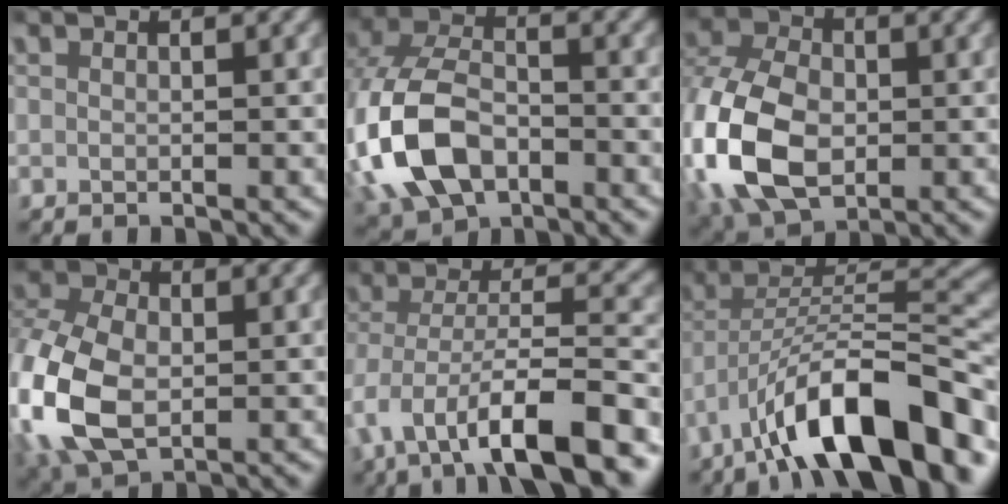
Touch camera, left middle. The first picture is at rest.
{"total": 10.5, "force": [-1.9, 7.9, 6.6], "torque": [-0.187, -0.032, -0.020]}
{"total": 11.1, "force": [-1.6, 8.4, 7.0], "torque": [-0.197, -0.040, -0.006]}
{"total": 9.4, "force": [-1.2, 7.3, 5.9], "torque": [-0.181, -0.037, -0.001]}
{"total": 7.9, "force": [-3.5, 3.1, 6.4], "torque": [-0.117, -0.008, -0.050]}
{"total": 10.1, "force": [-4.8, 4.0, 8.0], "torque": [-0.141, -0.013, -0.061]}